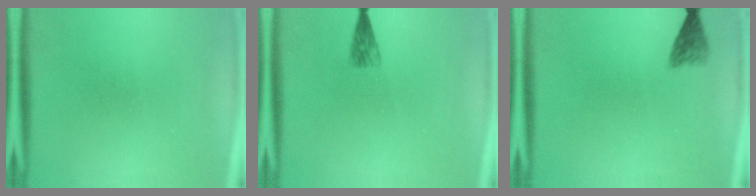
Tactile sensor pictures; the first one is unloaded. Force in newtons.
{"total": 2.0}
{"total": 2.3}